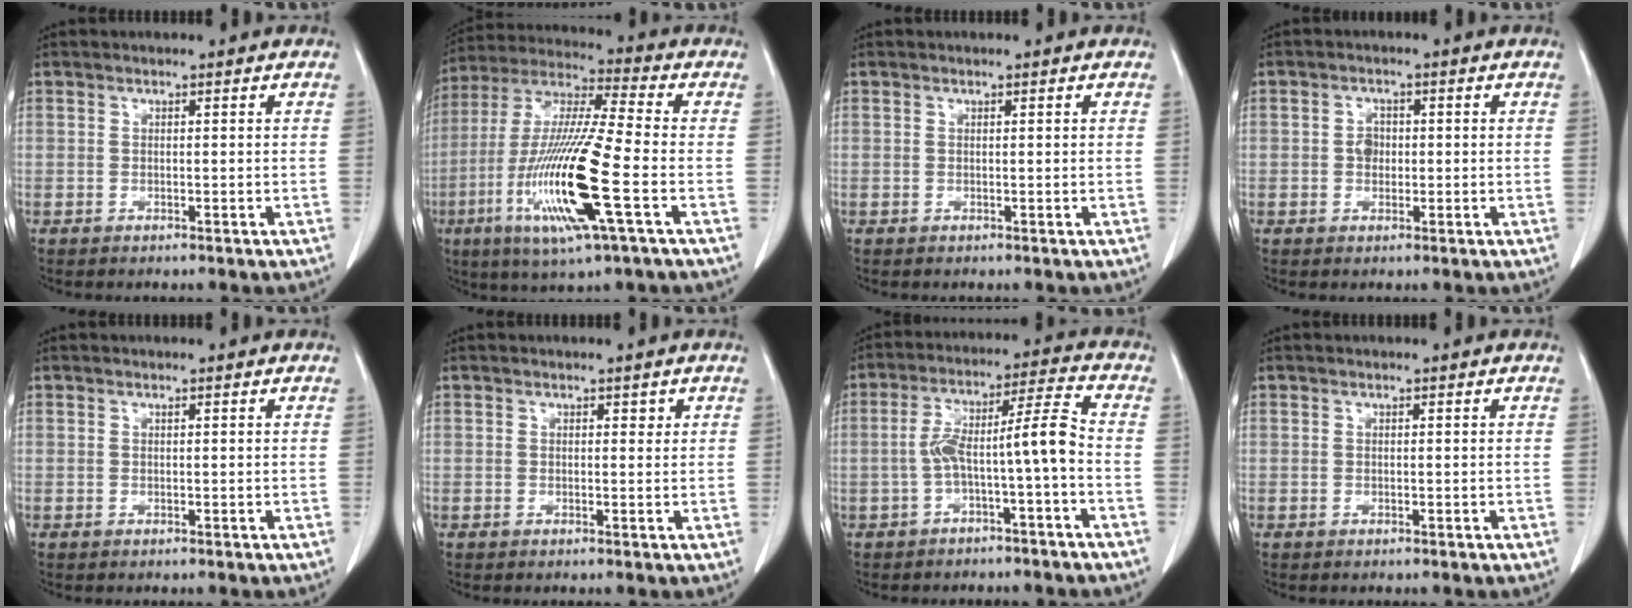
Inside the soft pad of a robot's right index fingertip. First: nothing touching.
{"total": 18.5, "force": [-5.7, 0.8, 17.6], "torque": [-0.369, -0.022, -0.110]}
{"total": 0.0}
{"total": 2.1, "force": [-0.2, 1.7, 1.3], "torque": [-0.019, 0.006, -0.004]}
{"total": 0.0}
{"total": 0.6, "force": [0.3, 0.4, 0.3], "torque": [-0.005, 0.001, 0.004]}
{"total": 8.4, "force": [-2.5, -0.1, 8.1], "torque": [-0.140, 0.038, -0.040]}
{"total": 0.0}